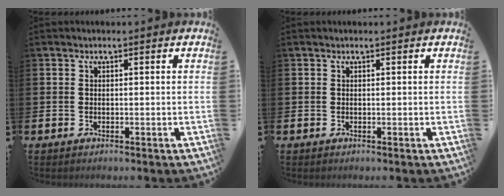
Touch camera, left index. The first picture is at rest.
{"total": 0.0}